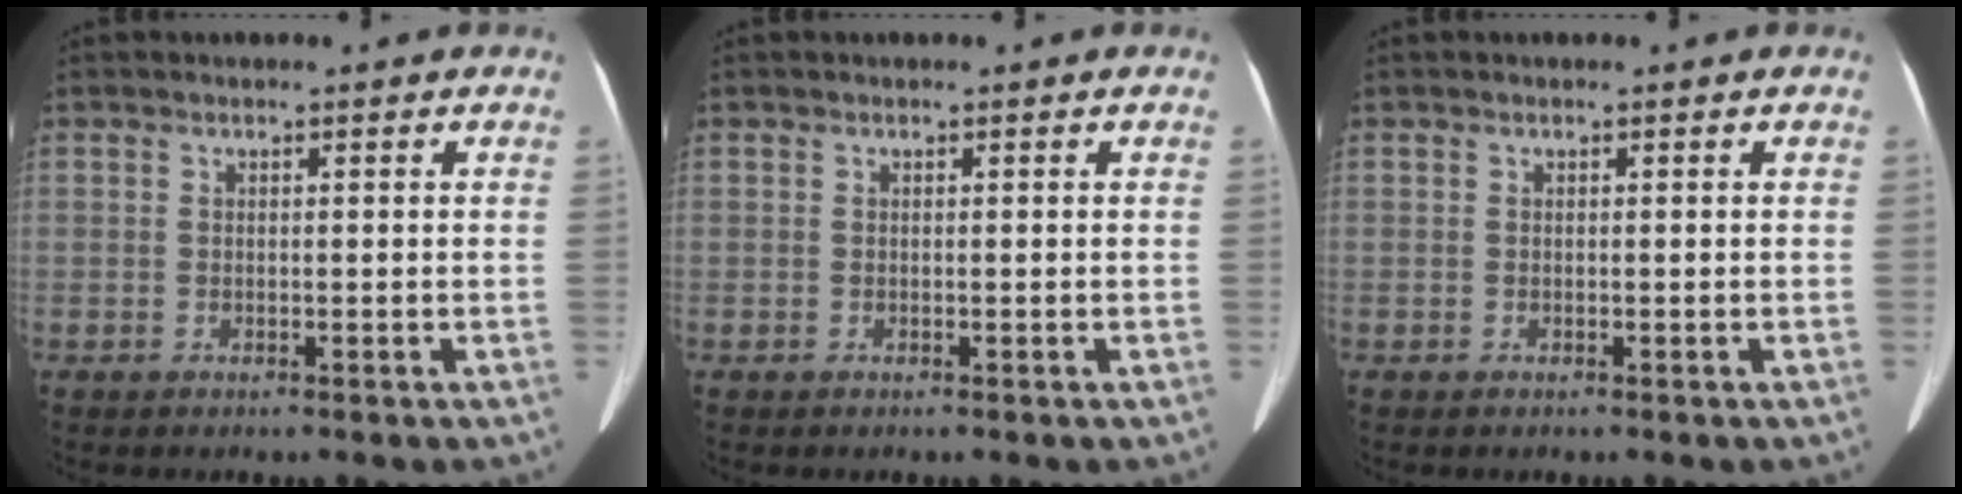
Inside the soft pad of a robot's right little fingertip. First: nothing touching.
{"total": 0.0}
{"total": 0.0}